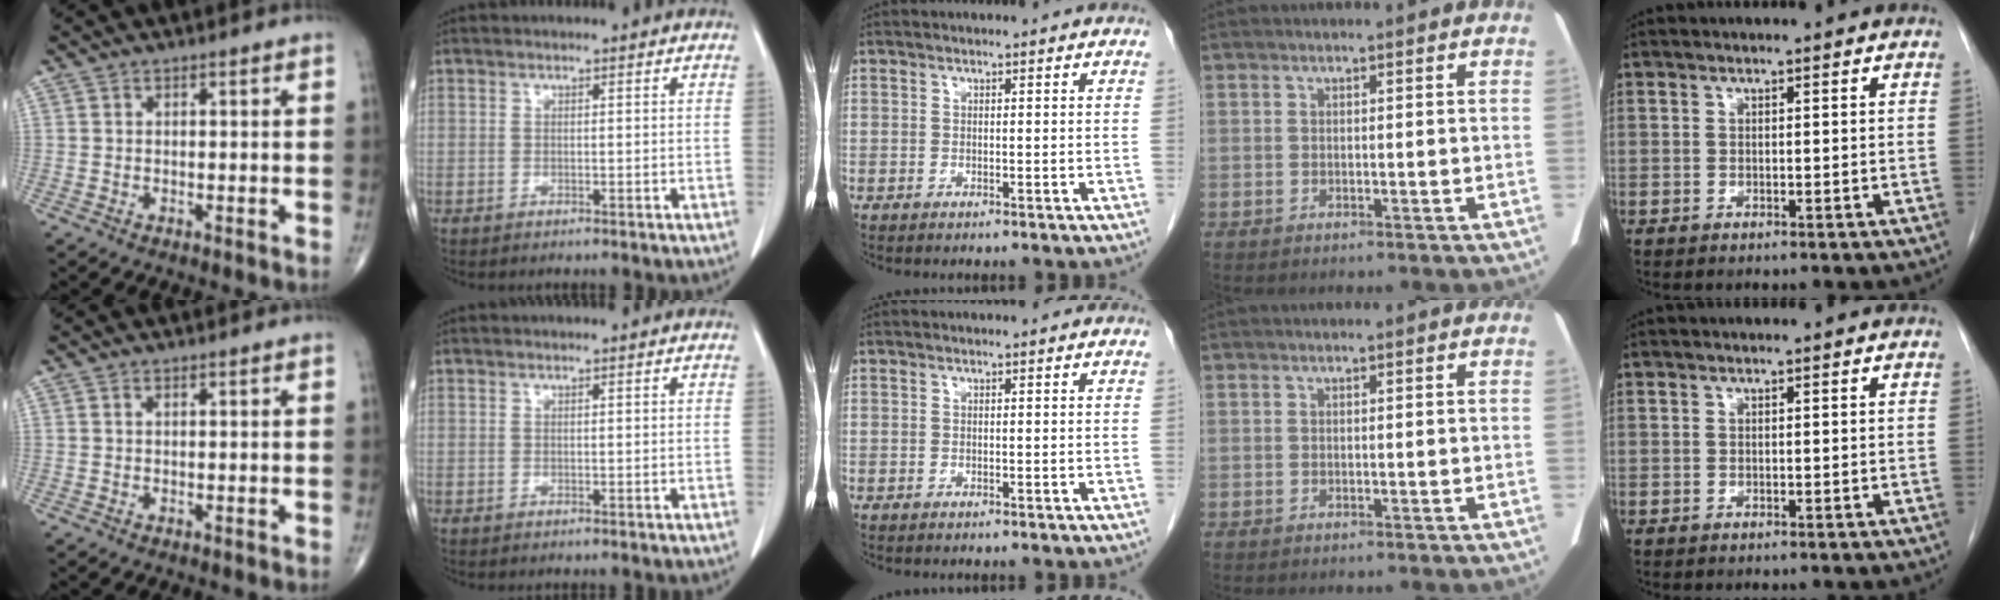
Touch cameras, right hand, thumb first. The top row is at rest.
{}